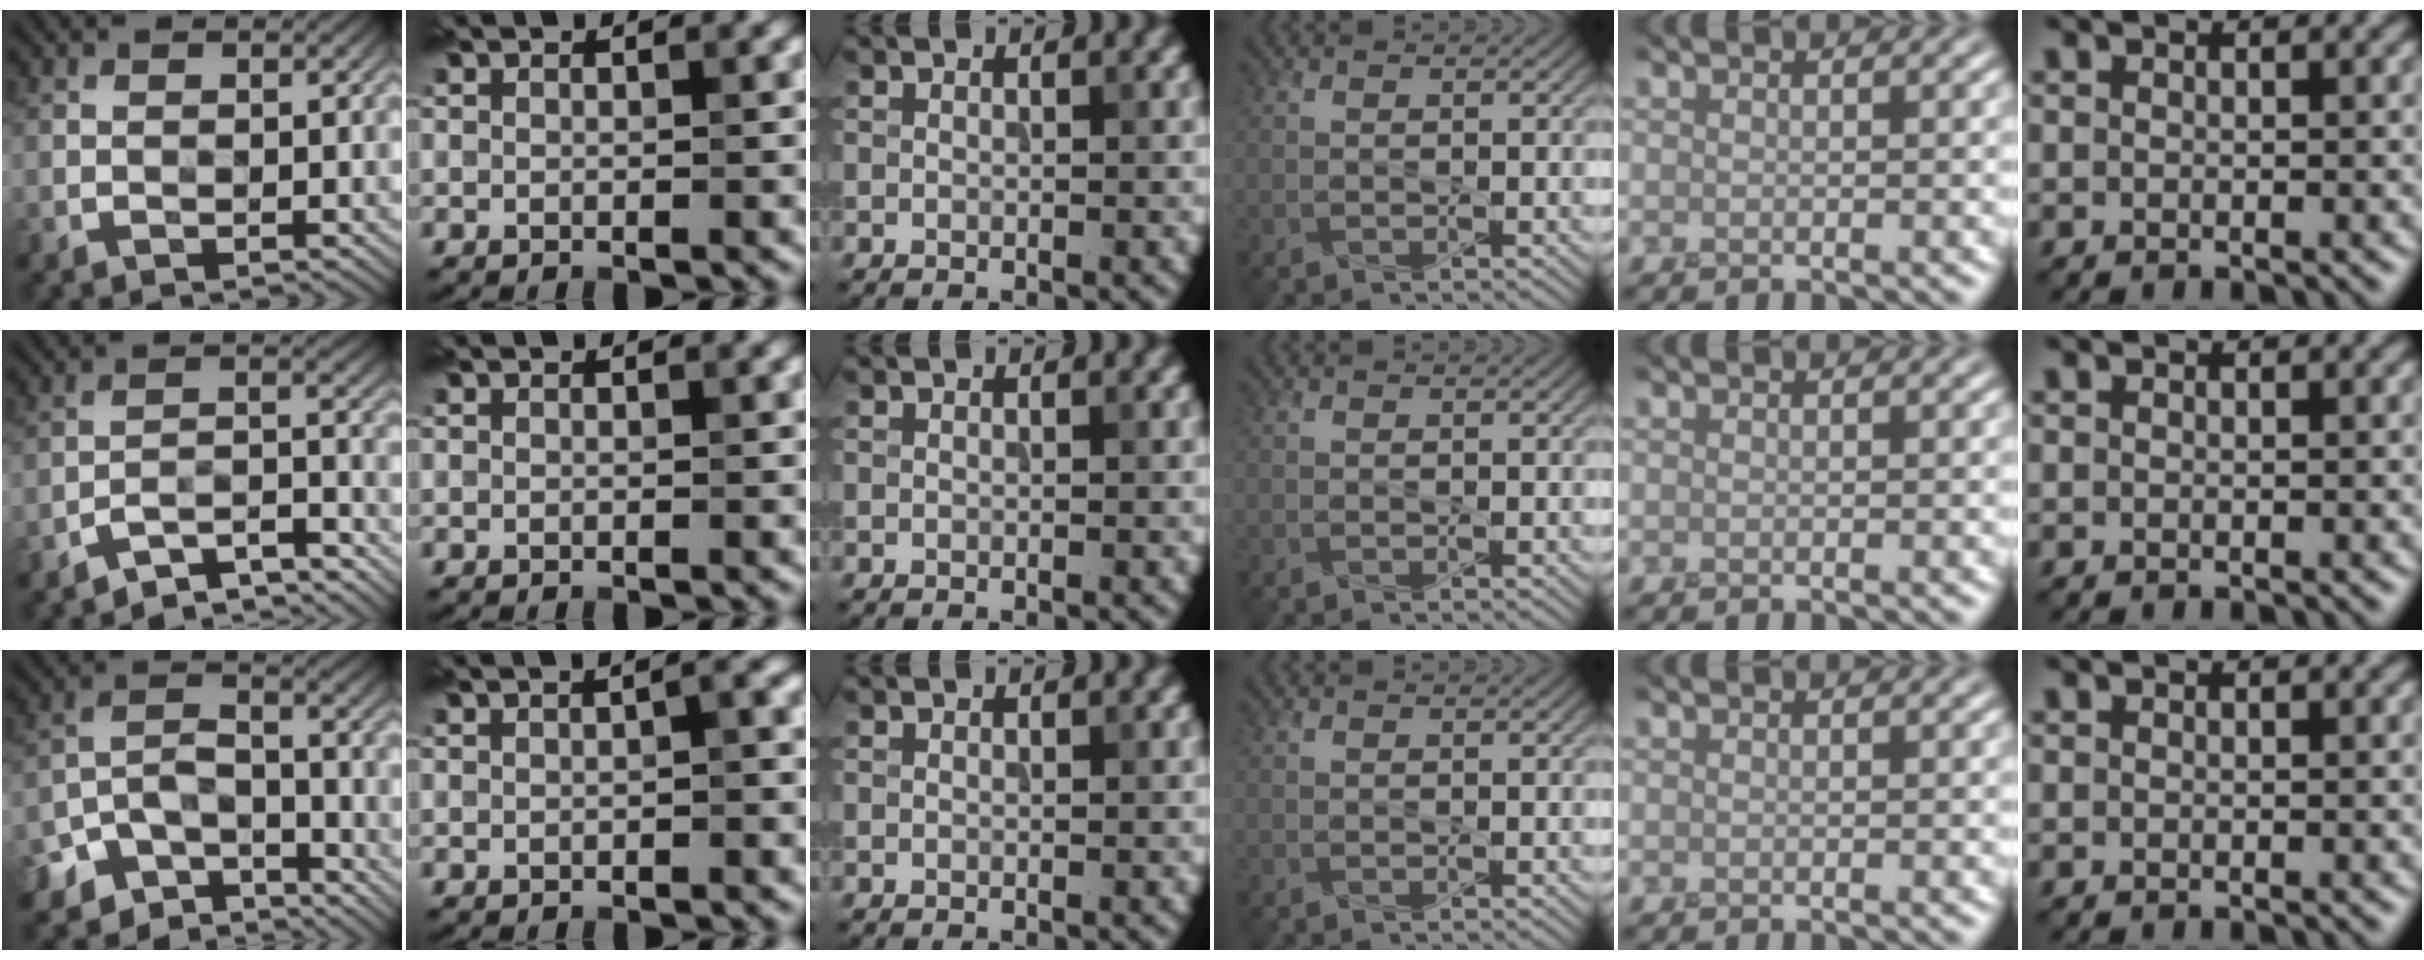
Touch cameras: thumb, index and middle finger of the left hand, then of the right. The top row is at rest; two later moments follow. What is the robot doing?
{"motion": "squeeze", "object": "air blower"}